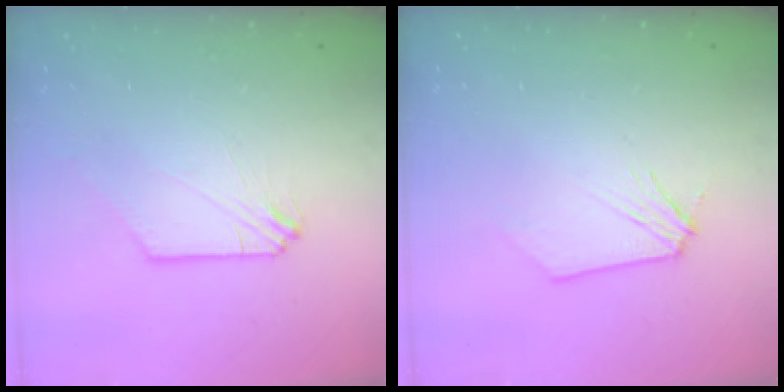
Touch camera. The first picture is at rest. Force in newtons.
{"total": 0.0}